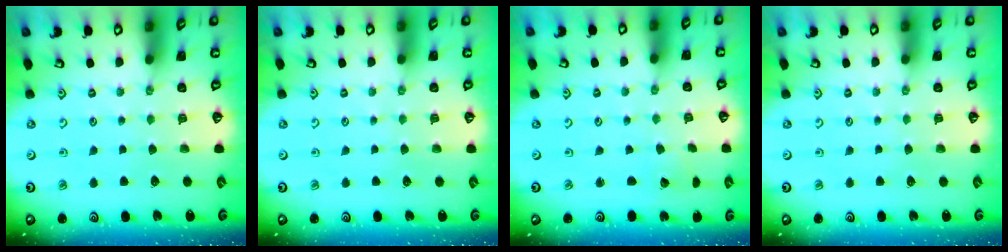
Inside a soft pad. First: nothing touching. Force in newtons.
{"total": 0.0}
{"total": 1.3, "press": 1.3, "slide": 0.0}
{"total": 0.0}